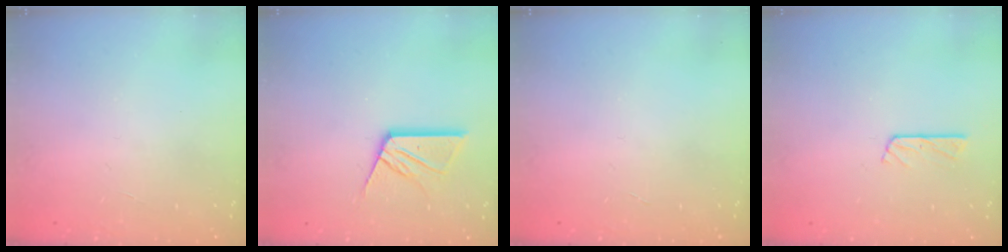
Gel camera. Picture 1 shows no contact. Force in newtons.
{"total": 11.8, "press": 11.8, "slide": 1.1}
{"total": 0.0}
{"total": 3.4, "press": 3.4, "slide": 0.4}